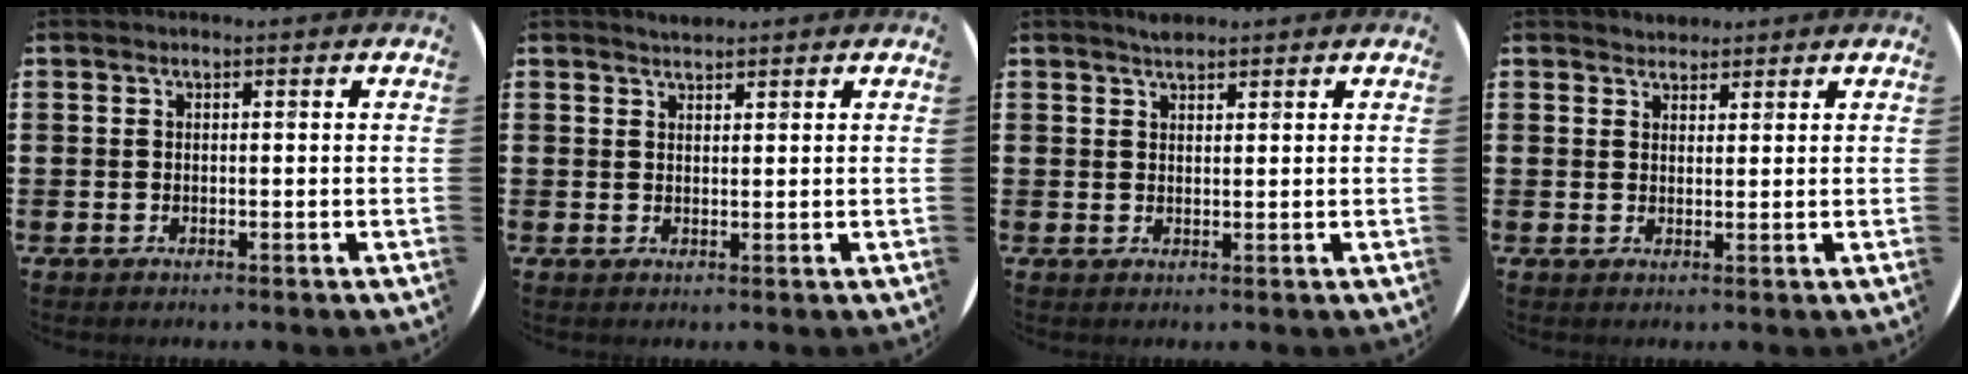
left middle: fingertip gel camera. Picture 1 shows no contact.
{"total": 1.4, "force": [1.4, 0.1, 0.0], "torque": [0.000, 0.001, 0.026]}
{"total": 1.5, "force": [1.4, 0.2, 0.3], "torque": [-0.006, 0.003, 0.026]}
{"total": 1.8, "force": [1.7, 0.5, -0.2], "torque": [0.002, 0.003, 0.033]}